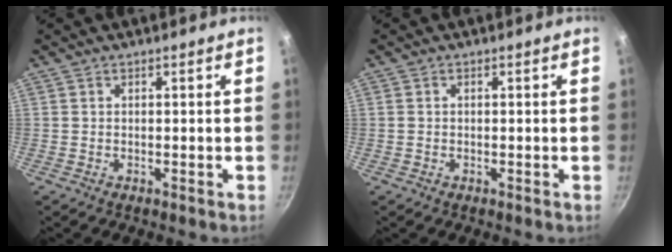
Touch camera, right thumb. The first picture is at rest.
{"total": 0.9, "force": [-0.1, 0.6, 0.6], "torque": [-0.015, 0.004, -0.002]}